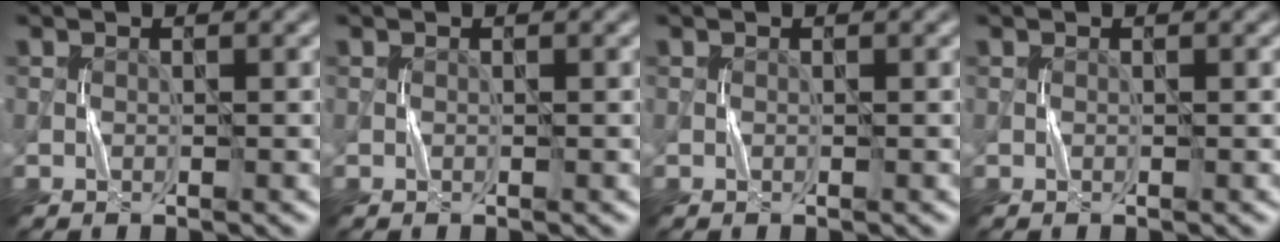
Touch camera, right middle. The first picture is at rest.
{"total": 0.0}
{"total": 0.0}
{"total": 0.0}